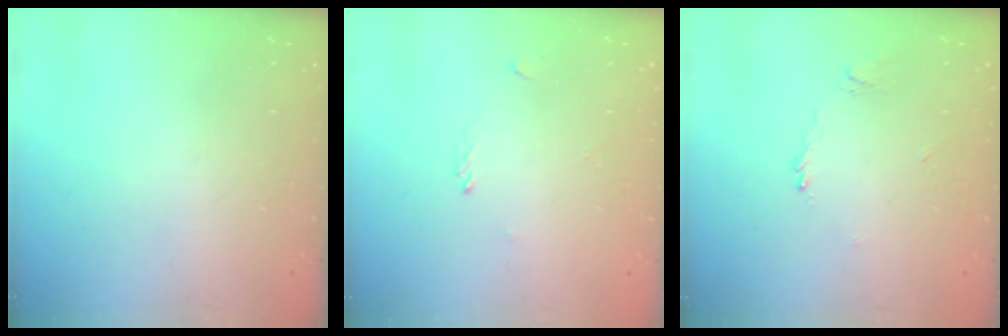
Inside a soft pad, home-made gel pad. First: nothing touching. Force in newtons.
{"total": 0.0}
{"total": 1.1, "press": 1.1, "slide": 0.4}